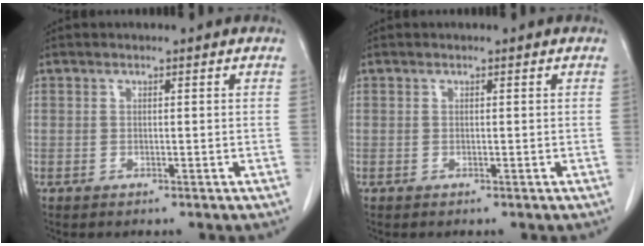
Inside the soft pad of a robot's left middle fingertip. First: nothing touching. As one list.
[{"total": 0.0}]